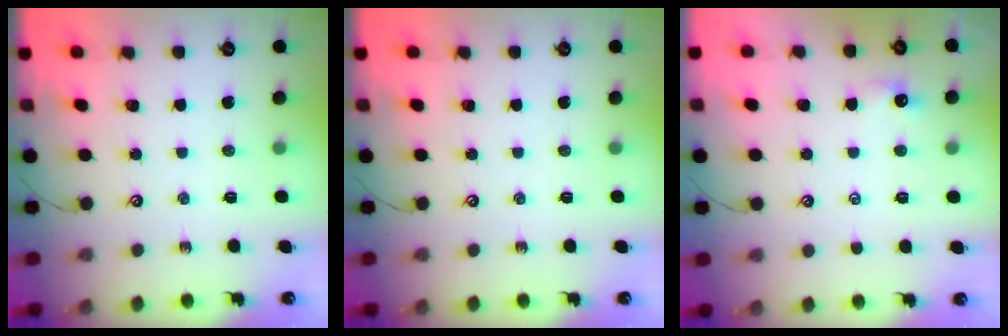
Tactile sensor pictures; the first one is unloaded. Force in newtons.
{"total": 0.0}
{"total": 0.7, "press": 0.6, "slide": 0.3}